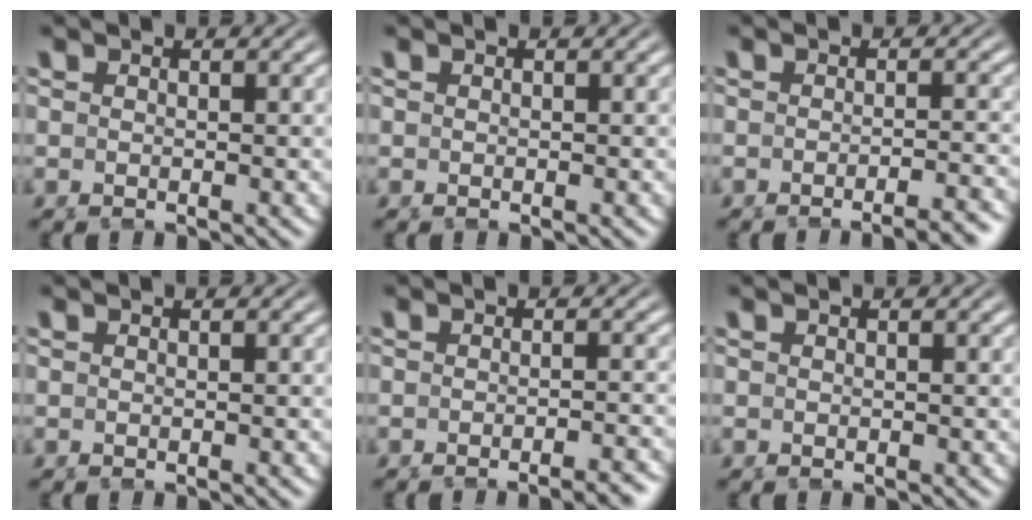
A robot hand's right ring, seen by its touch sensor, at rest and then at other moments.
{"total": 0.0}
{"total": 3.2, "force": [-2.7, 0.0, 1.8], "torque": [-0.012, 0.001, -0.042]}
{"total": 0.0}
{"total": 2.7, "force": [-2.3, -0.1, 1.5], "torque": [-0.009, 0.004, -0.037]}
{"total": 0.0}